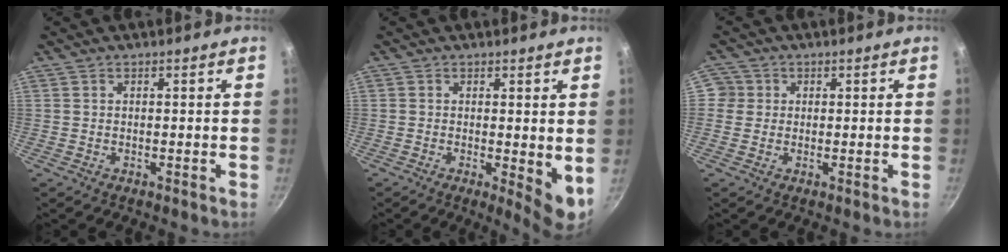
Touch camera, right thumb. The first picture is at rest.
{"total": 5.6, "force": [0.0, 1.7, 5.3], "torque": [-0.072, -0.017, 0.003]}
{"total": 3.0, "force": [0.2, 3.0, 0.4], "torque": [0.021, 0.003, -0.005]}